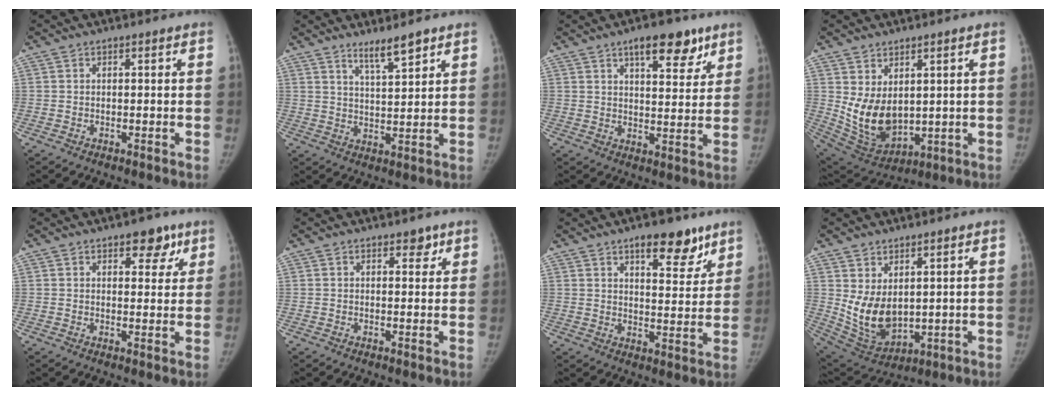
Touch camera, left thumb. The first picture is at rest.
{"total": 5.5, "force": [4.3, 0.7, 3.4], "torque": [-0.050, -0.037, 0.074]}
{"total": 10.4, "force": [6.5, 4.2, 6.9], "torque": [-0.064, -0.032, 0.094]}
{"total": 11.0, "force": [1.9, 7.1, 8.1], "torque": [-0.128, -0.022, 0.065]}
{"total": 5.8, "force": [3.3, 3.2, 3.5], "torque": [-0.008, -0.012, 0.038]}
{"total": 2.0, "force": [1.3, 1.2, 1.0], "torque": [0.007, -0.006, 0.014]}
{"total": 10.5, "force": [6.9, 4.3, 6.6], "torque": [-0.054, -0.039, 0.100]}
{"total": 10.2, "force": [1.9, 6.5, 7.7], "torque": [-0.122, -0.024, 0.063]}